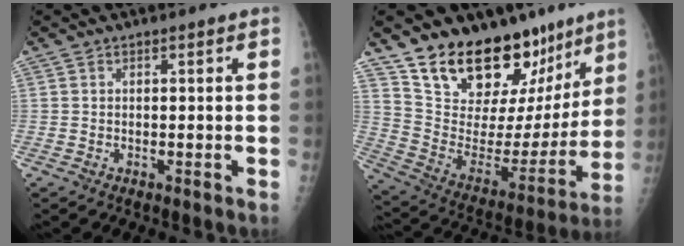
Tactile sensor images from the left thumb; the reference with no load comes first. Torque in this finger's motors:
{"motor_torque": [0.73, 0.57, 1.22, -1.55, 0.09]}